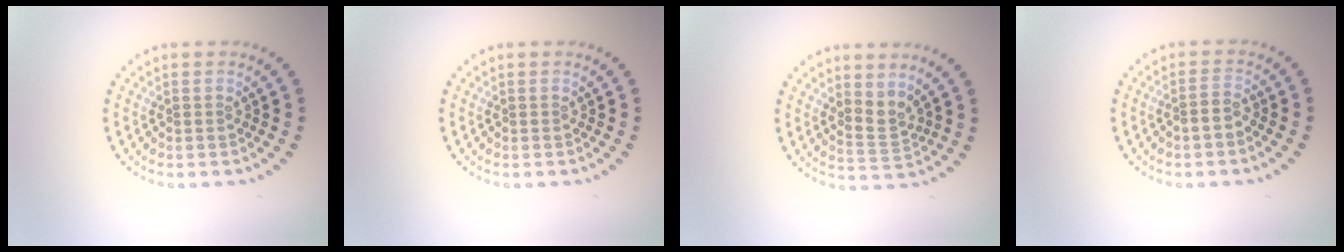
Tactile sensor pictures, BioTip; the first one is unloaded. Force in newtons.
{"total": 0.0}
{"total": 2.2, "press": 1.5, "slide": 1.6}
{"total": 1.5, "press": 1.3, "slide": 0.8}